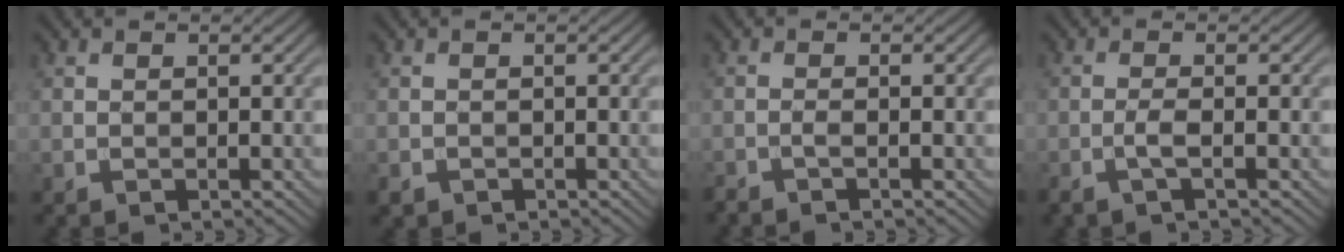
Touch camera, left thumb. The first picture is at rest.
{"total": 1.0, "force": [-0.6, 0.7, 0.2], "torque": [-0.003, -0.006, -0.015]}
{"total": 1.2, "force": [-0.9, 0.0, 0.8], "torque": [-0.018, 0.002, -0.023]}
{"total": 2.1, "force": [-0.9, 0.2, 1.9], "torque": [-0.041, 0.007, -0.025]}